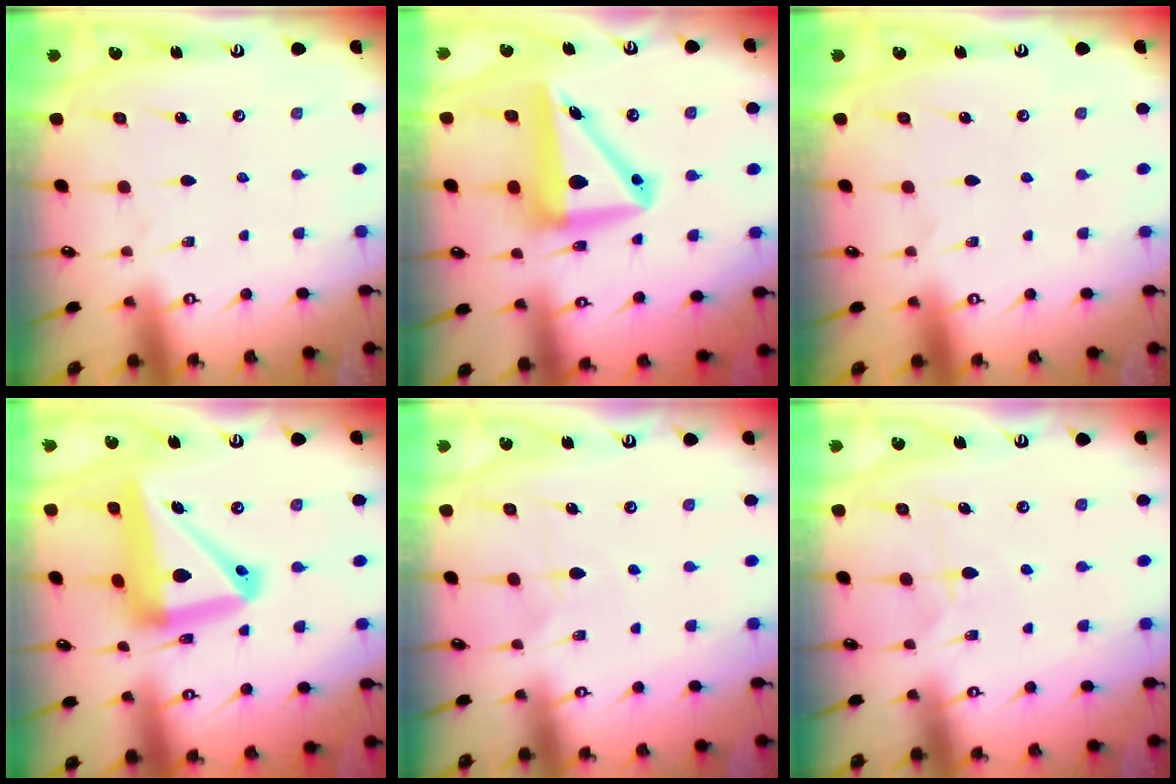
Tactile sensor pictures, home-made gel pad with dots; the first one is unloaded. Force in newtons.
{"total": 12.8, "press": 12.5, "slide": 2.8}
{"total": 0.0}
{"total": 18.3, "press": 18.2, "slide": 2.0}
{"total": 4.6, "press": 4.5, "slide": 0.6}
{"total": 5.0, "press": 4.9, "slide": 0.5}